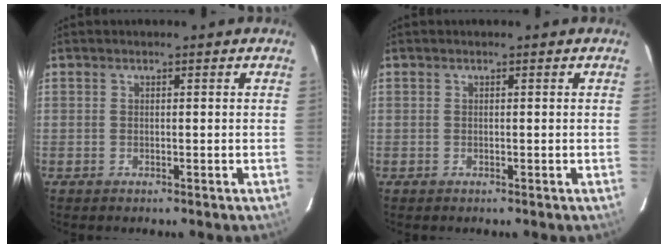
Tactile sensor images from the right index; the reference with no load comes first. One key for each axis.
{"total": 0.0}